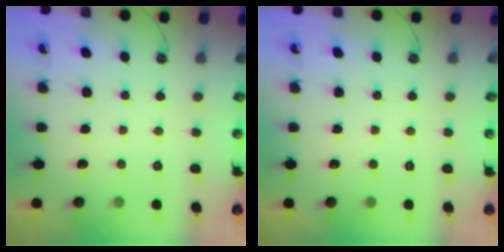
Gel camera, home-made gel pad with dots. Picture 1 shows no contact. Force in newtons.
{"total": 0.0}